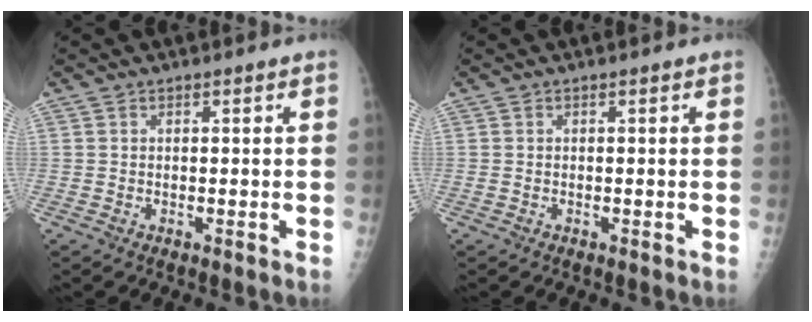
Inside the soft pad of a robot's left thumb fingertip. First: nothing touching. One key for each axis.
{"total": 0.0}